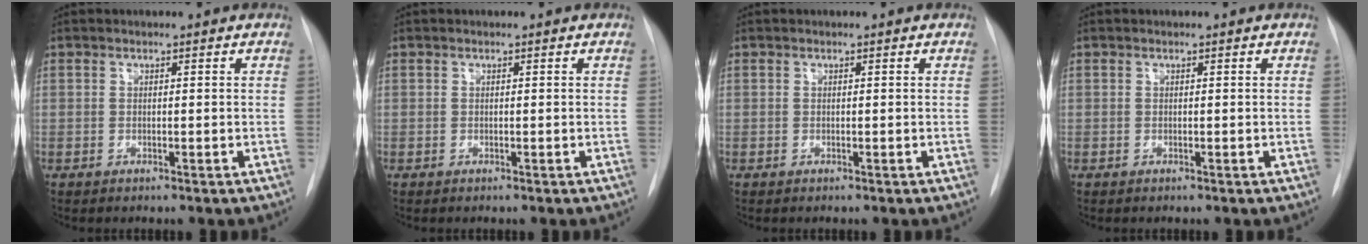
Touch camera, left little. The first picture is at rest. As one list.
[{"total": 0.0}, {"total": 0.0}, {"total": 0.0}]